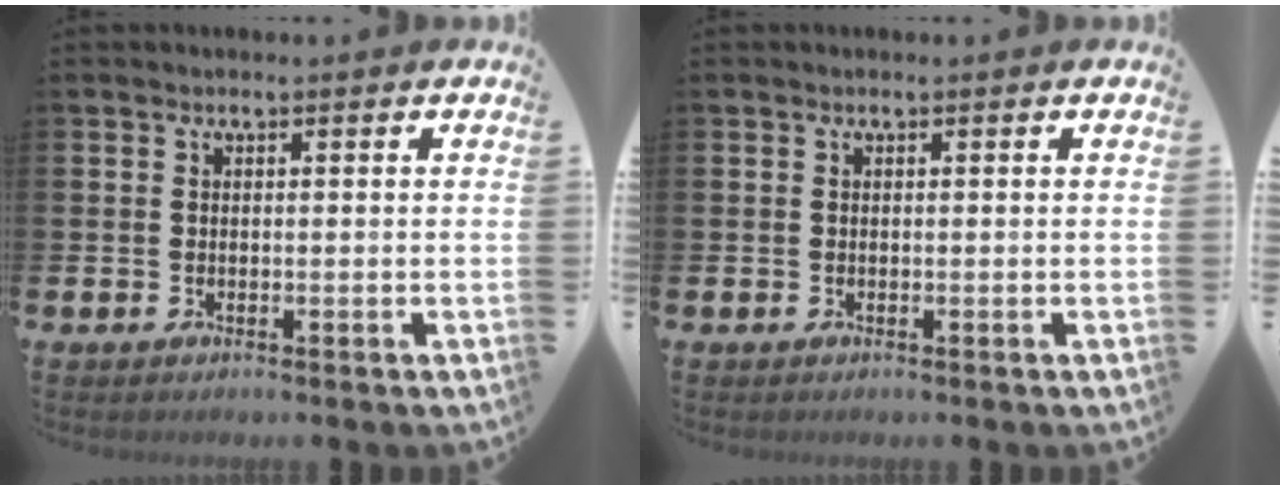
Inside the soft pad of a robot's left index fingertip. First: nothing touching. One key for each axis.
{"total": 0.0}